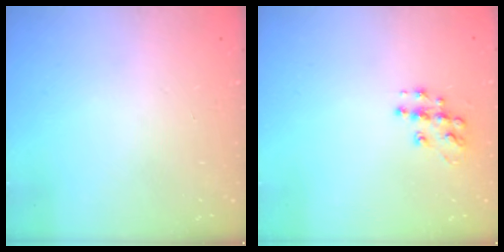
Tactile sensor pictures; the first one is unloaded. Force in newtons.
{"total": 9.4, "press": 9.4, "slide": 0.5}